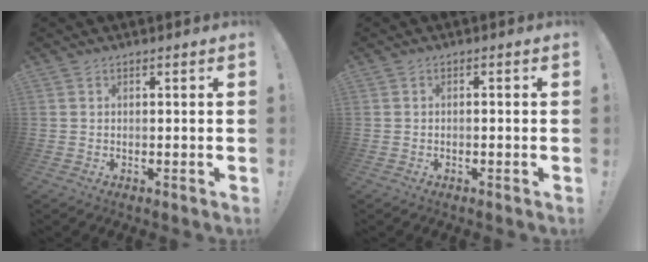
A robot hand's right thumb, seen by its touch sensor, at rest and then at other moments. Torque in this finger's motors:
{"motor_torque": [-0.06, -0.31, -0.09, 0.15, 0.01]}